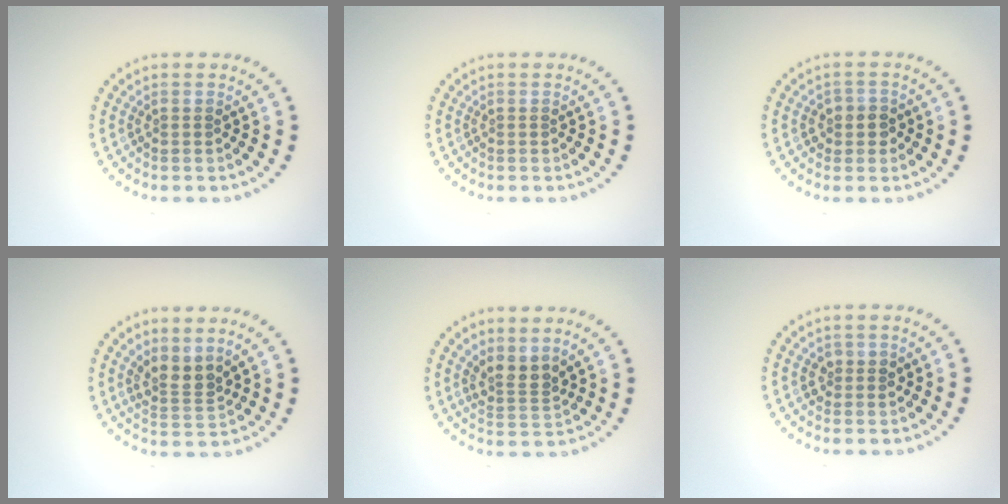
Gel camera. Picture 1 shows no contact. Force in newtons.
{"total": 0.0}
{"total": 1.9, "press": 1.8, "slide": 0.7}
{"total": 2.6, "press": 2.0, "slide": 1.8}
{"total": 2.6, "press": 1.9, "slide": 1.7}
{"total": 1.4, "press": 1.4, "slide": 0.3}